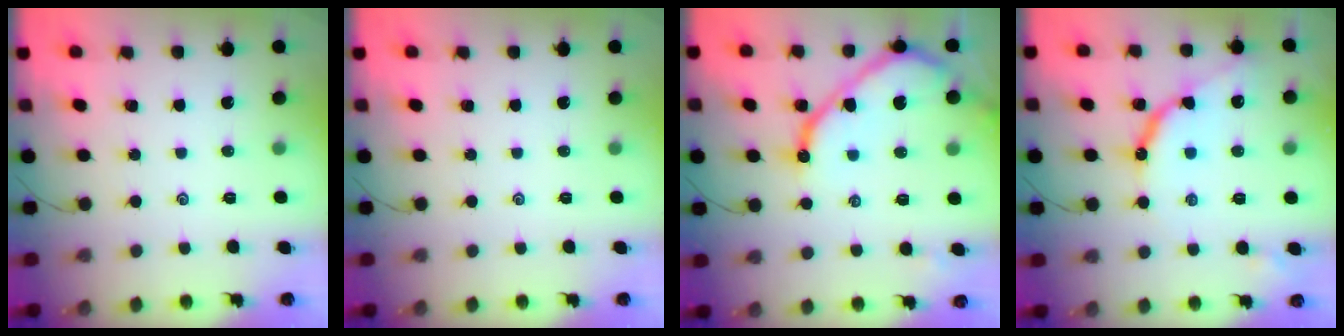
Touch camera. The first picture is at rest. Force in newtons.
{"total": 0.0}
{"total": 11.6, "press": 11.5, "slide": 1.0}
{"total": 10.8, "press": 10.8, "slide": 0.7}